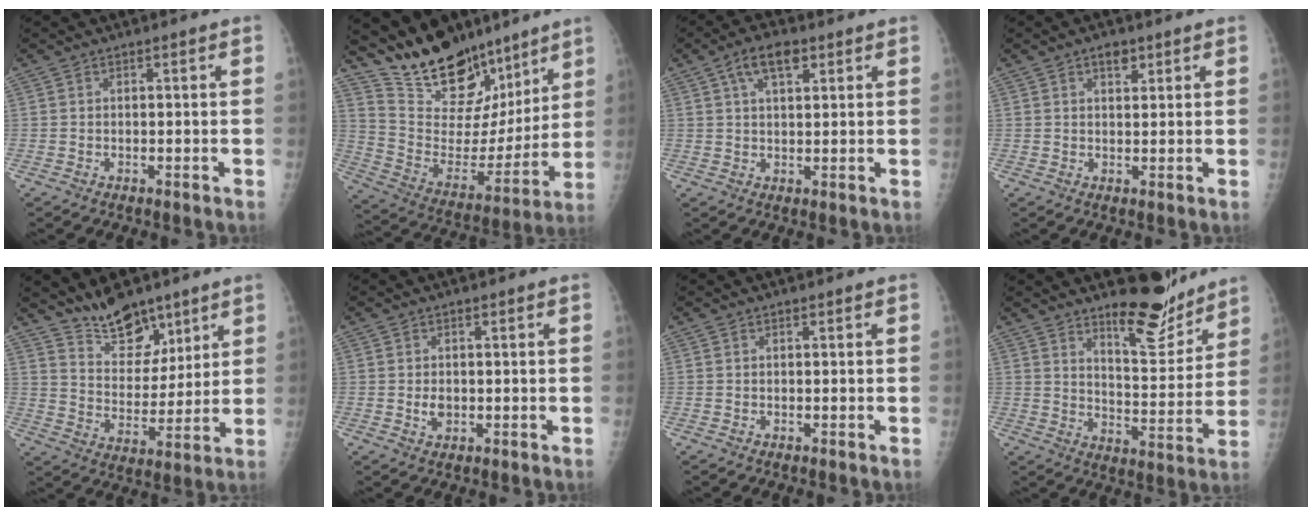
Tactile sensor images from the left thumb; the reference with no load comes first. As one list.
[{"total": 22.6, "force": [17.7, 10.4, 9.5], "torque": [-0.109, -0.091, 0.295]}, {"total": 6.3, "force": [3.1, 2.9, 4.6], "torque": [-0.073, 0.001, 0.052]}, {"total": 2.7, "force": [1.6, 1.5, 1.6], "torque": [-0.013, -0.007, 0.025]}, {"total": 11.7, "force": [9.2, 5.8, 4.4], "torque": [-0.036, -0.070, 0.167]}, {"total": 2.0, "force": [0.0, 1.5, 1.4], "torque": [-0.017, -0.002, 0.005]}, {"total": 0.0}, {"total": 11.9, "force": [9.8, 3.6, 5.8], "torque": [-0.049, -0.086, 0.156]}]